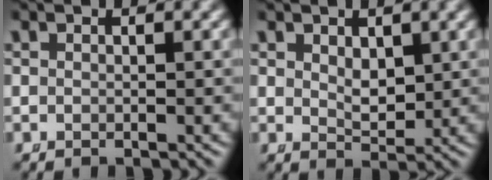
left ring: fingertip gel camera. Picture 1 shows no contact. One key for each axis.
{"total": 2.2, "fx": 1.3, "fy": 1.0, "fz": 1.5, "tx": -0.024, "ty": -0.021, "tz": 0.034}